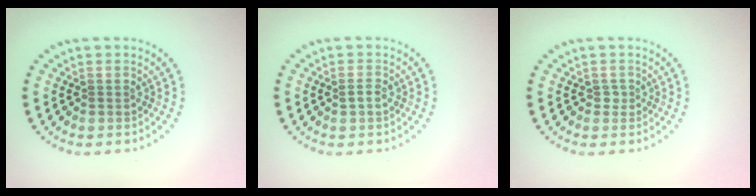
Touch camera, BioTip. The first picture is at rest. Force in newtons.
{"total": 1.0, "press": 1.0, "slide": 0.4}
{"total": 0.8, "press": 0.5, "slide": 0.6}